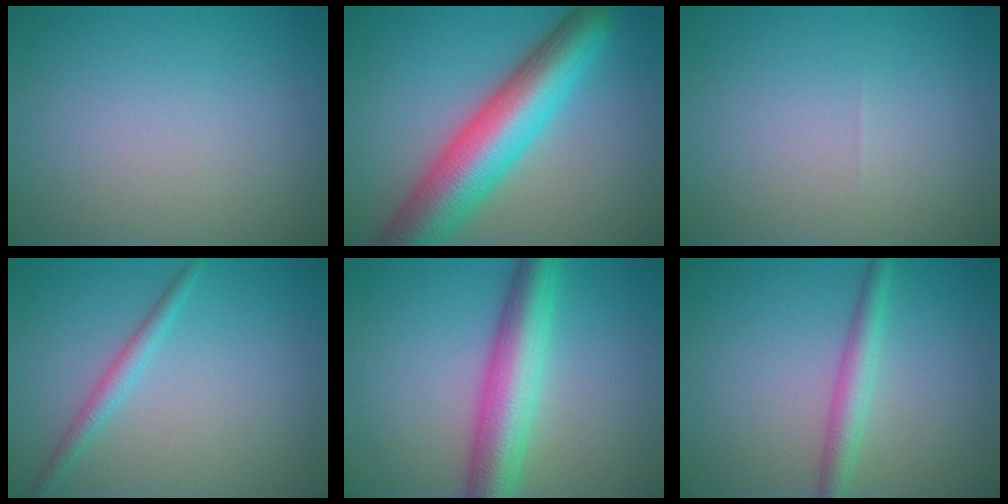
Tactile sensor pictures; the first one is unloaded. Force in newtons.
{"total": 10.0, "press": 10.0, "slide": 0.4}
{"total": 0.0}
{"total": 1.8, "press": 1.8, "slide": 0.0}
{"total": 6.8, "press": 6.8, "slide": 0.2}
{"total": 2.7, "press": 2.7, "slide": 0.0}